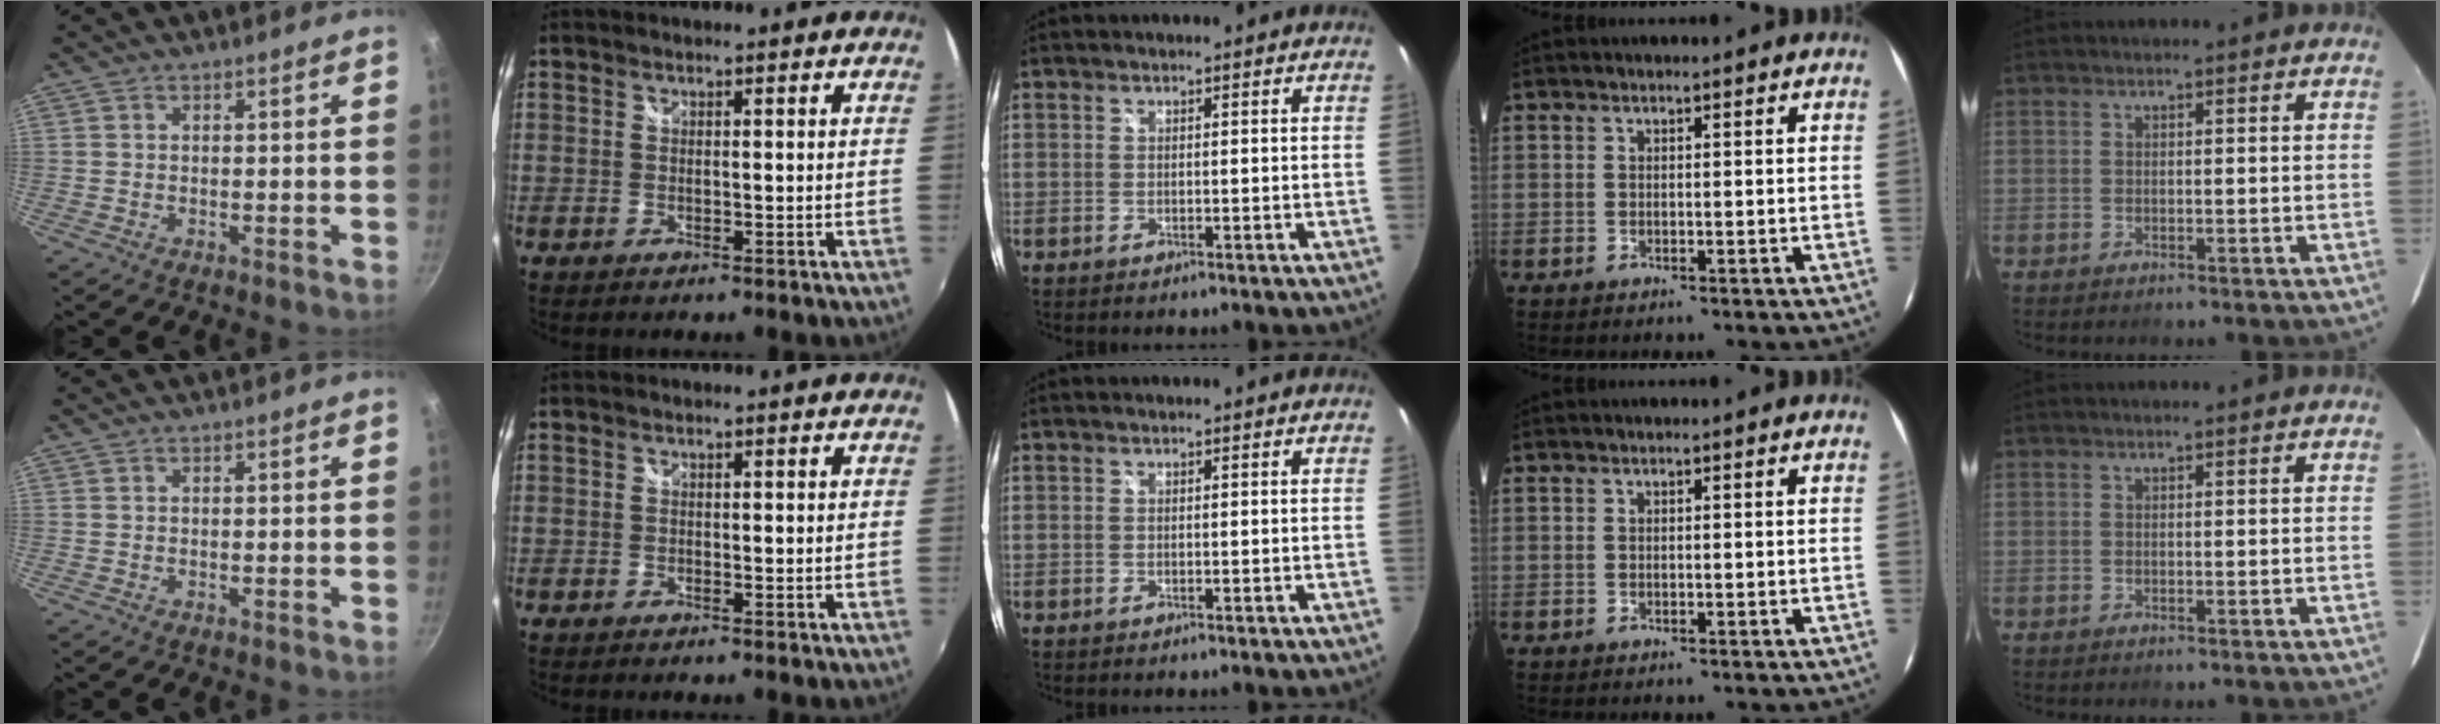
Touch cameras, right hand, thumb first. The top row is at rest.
{}